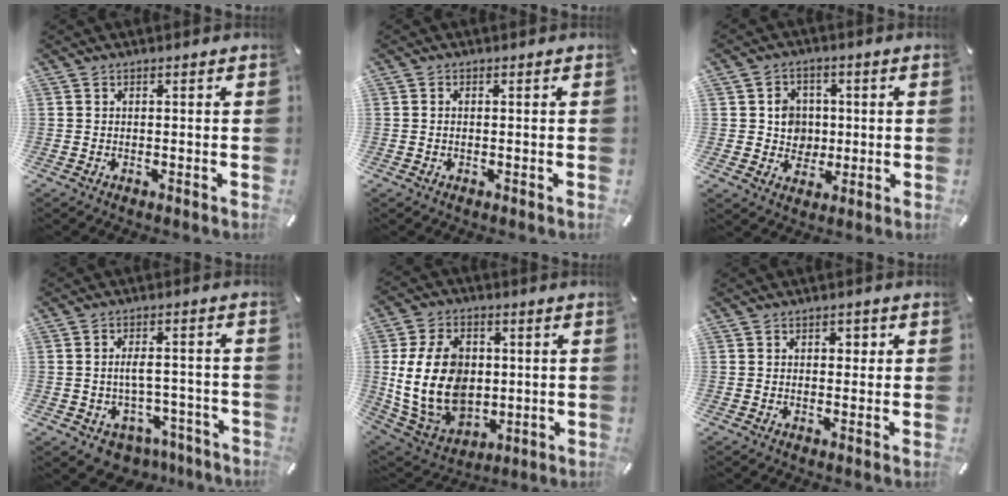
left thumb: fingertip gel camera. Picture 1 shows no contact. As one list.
[{"total": 0.8, "force": [-0.2, 0.4, 0.7], "torque": [-0.014, 0.001, -0.004]}, {"total": 6.7, "force": [0.2, 6.5, 1.7], "torque": [-0.025, 0.007, 0.004]}, {"total": 6.2, "force": [-1.6, 4.8, 3.7], "torque": [-0.062, 0.019, -0.027]}, {"total": 18.2, "force": [0.8, 13.6, 12.0], "torque": [-0.254, -0.001, 0.018]}, {"total": 2.1, "force": [0.2, 1.6, 1.2], "torque": [-0.011, 0.002, -0.004]}]